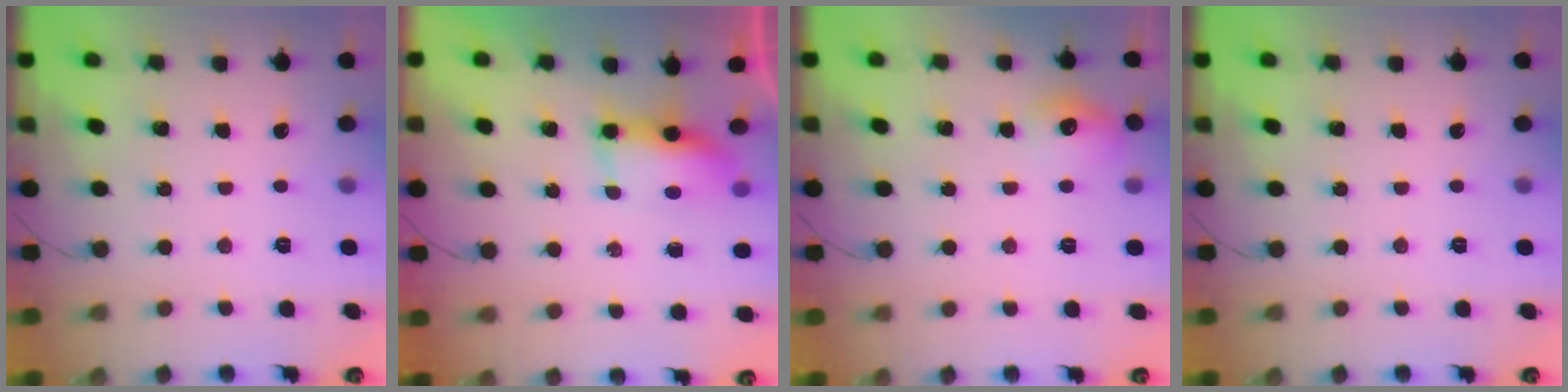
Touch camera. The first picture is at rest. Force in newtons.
{"total": 10.3, "press": 8.2, "slide": 6.2}
{"total": 9.3, "press": 9.3, "slide": 0.3}
{"total": 0.0}